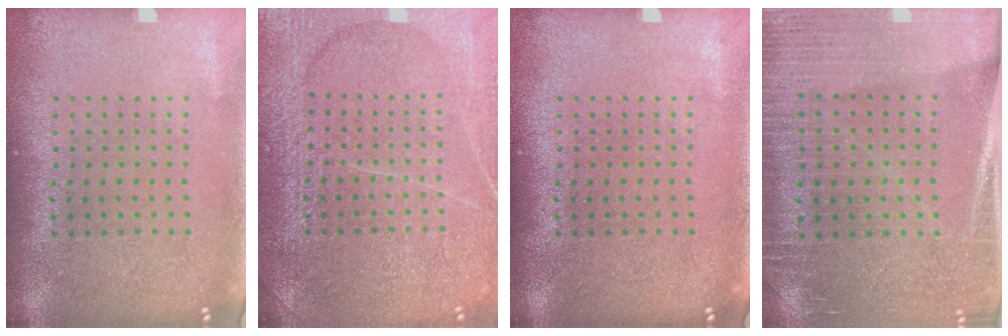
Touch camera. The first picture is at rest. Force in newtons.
{"total": 5.8, "press": 5.7, "slide": 0.8}
{"total": 0.0}
{"total": 3.4, "press": 3.1, "slide": 1.4}